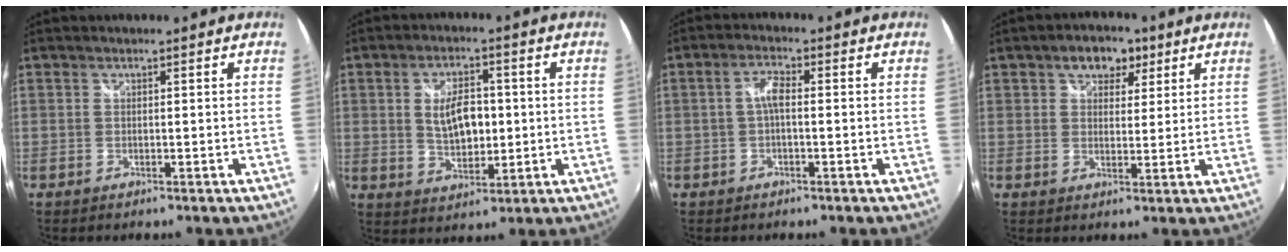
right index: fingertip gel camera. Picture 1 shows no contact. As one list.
[{"total": 8.4, "force": [0.5, 4.6, 7.0], "torque": [-0.124, 0.003, 0.017]}, {"total": 2.9, "force": [-0.4, 0.9, 2.7], "torque": [-0.056, 0.009, -0.007]}, {"total": 6.3, "force": [3.3, 4.2, 3.2], "torque": [-0.047, 0.016, 0.048]}]